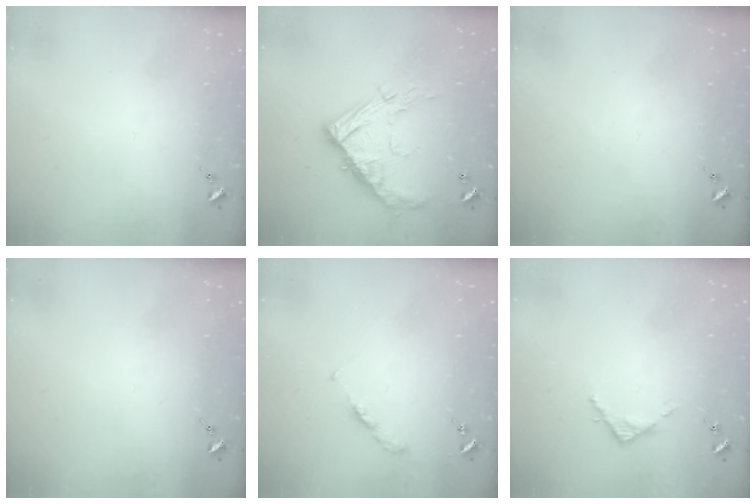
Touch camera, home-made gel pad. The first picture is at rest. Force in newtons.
{"total": 17.2, "press": 17.2, "slide": 1.2}
{"total": 0.0}
{"total": 0.0}
{"total": 3.5, "press": 3.5, "slide": 0.4}
{"total": 3.3, "press": 3.2, "slide": 0.3}